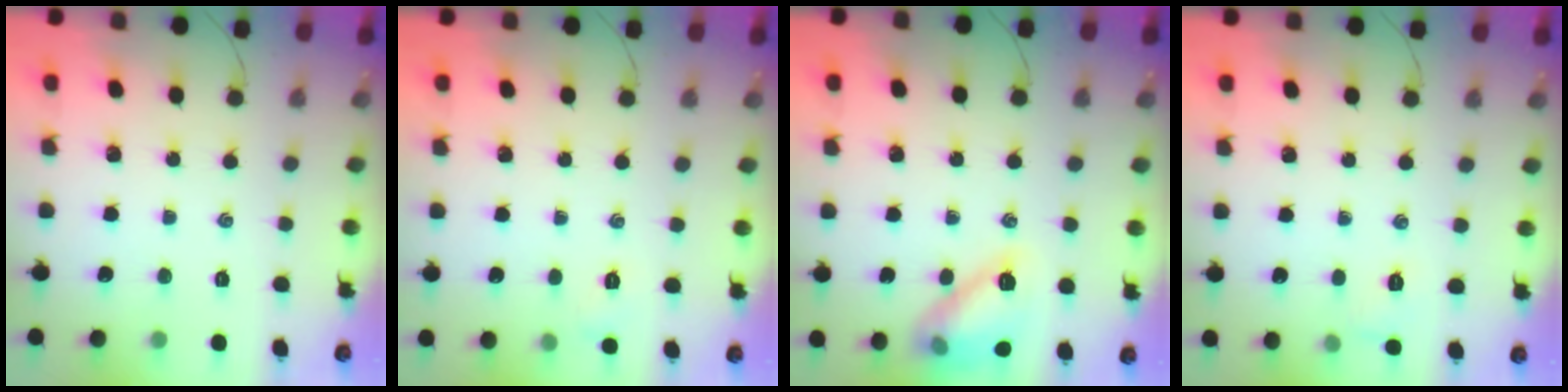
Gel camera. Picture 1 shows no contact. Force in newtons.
{"total": 4.6, "press": 4.4, "slide": 1.3}
{"total": 13.0, "press": 13.0, "slide": 0.4}
{"total": 4.8, "press": 4.5, "slide": 1.5}